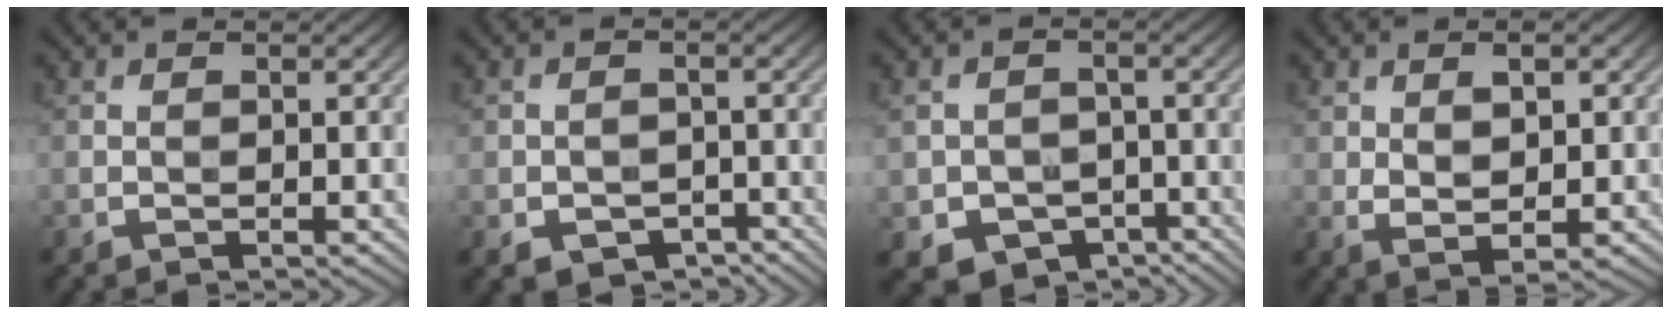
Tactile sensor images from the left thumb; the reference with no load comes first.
{"total": 4.4, "force": [-2.4, 2.9, 2.2], "torque": [-0.038, -0.008, -0.037]}
{"total": 7.4, "force": [-3.3, 5.9, 2.8], "torque": [-0.065, -0.020, -0.050]}
{"total": 4.1, "force": [1.1, 1.8, 3.5], "torque": [-0.071, -0.005, 0.027]}